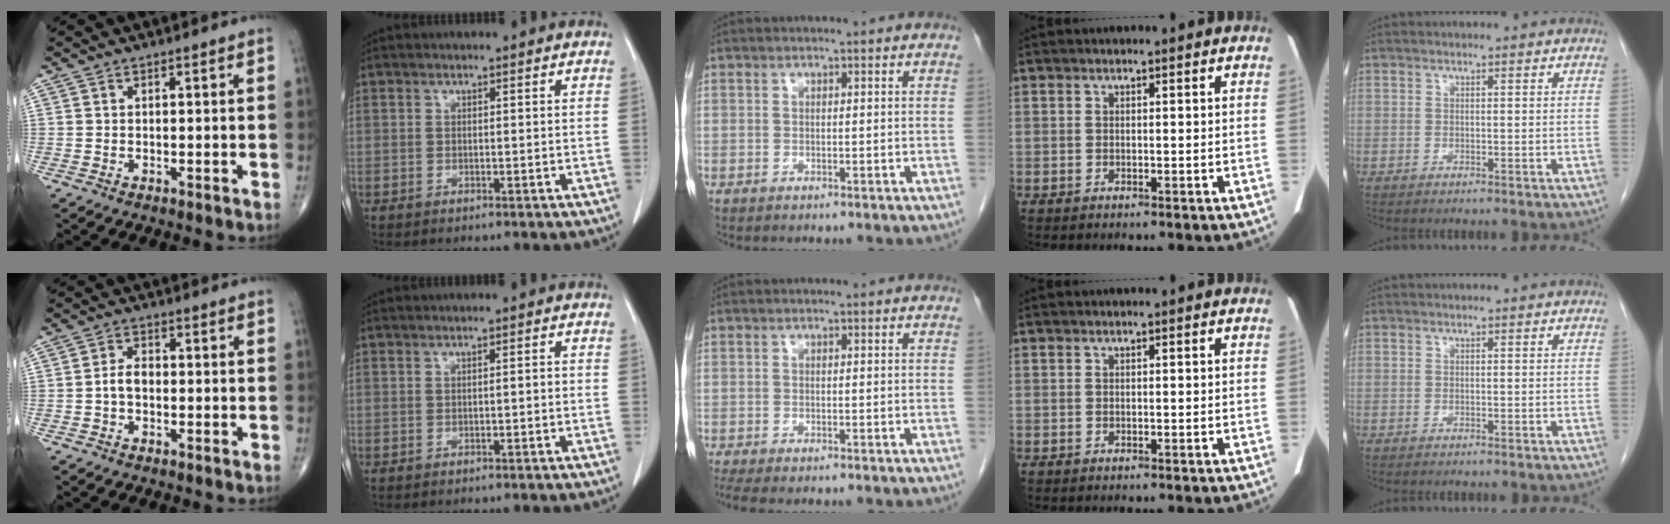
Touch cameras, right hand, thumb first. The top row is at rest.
{"thumb": {"total": 3.3, "force": [-0.7, 2.1, 2.4], "torque": [-0.040, 0.013, -0.018]}, "index": {"total": 0.6, "force": [-0.2, 0.1, 0.6], "torque": [-0.010, 0.002, -0.001]}, "middle": {"total": 2.8, "force": [-2.2, 0.4, 1.6], "torque": [-0.027, -0.010, -0.036]}}